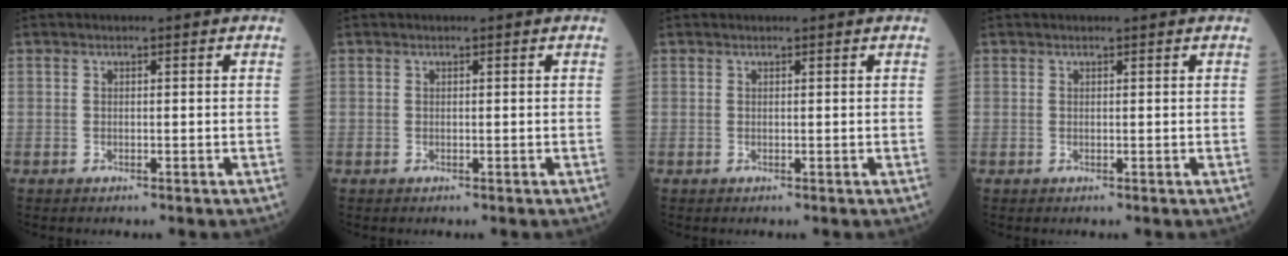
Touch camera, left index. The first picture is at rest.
{"total": 0.0}
{"total": 0.9, "force": [0.9, 0.0, 0.1], "torque": [-0.008, 0.013, 0.014]}
{"total": 1.2, "force": [1.1, -0.1, 0.3], "torque": [-0.009, 0.013, 0.017]}